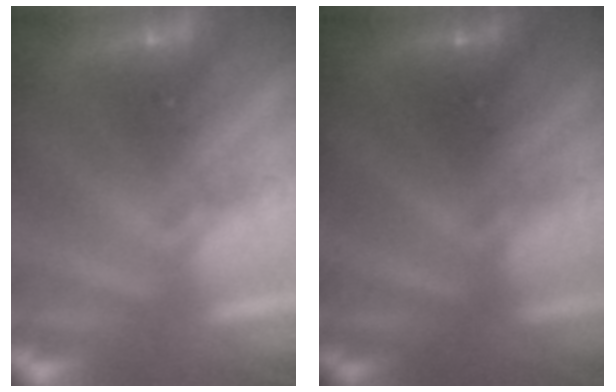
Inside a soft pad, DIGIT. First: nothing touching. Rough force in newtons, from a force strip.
{"total": 2.5}